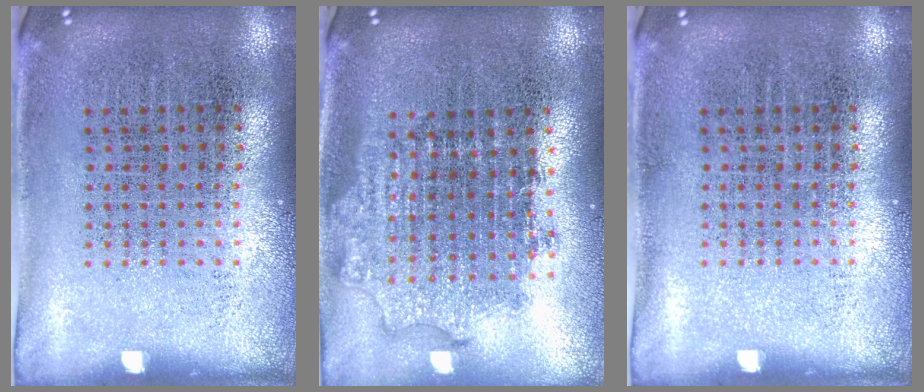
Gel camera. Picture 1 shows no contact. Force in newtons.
{"total": 1.8, "press": 1.4, "slide": 1.1}
{"total": 0.0}